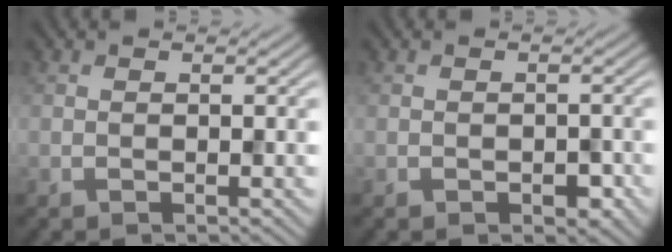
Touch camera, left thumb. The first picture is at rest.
{"total": 1.6, "force": [-0.7, 1.0, 1.1], "torque": [-0.017, -0.006, -0.008]}